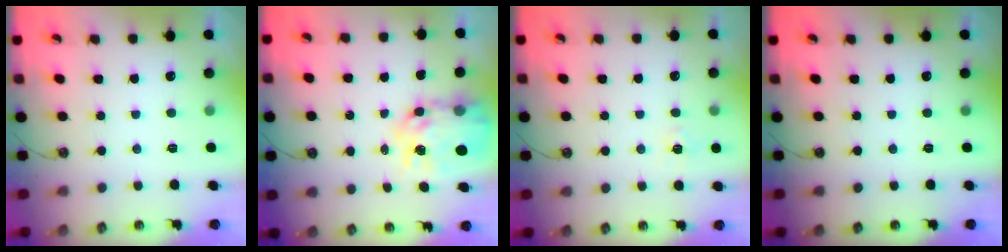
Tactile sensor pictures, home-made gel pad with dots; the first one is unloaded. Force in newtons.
{"total": 14.1, "press": 14.1, "slide": 1.2}
{"total": 4.2, "press": 4.2, "slide": 0.5}
{"total": 0.0}